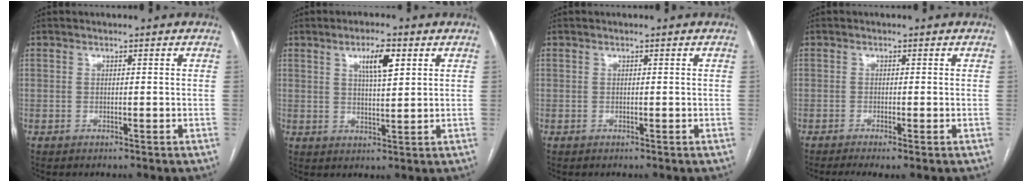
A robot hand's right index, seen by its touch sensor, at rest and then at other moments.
{"total": 5.4, "force": [2.5, 1.1, 4.7], "torque": [-0.081, 0.002, 0.043]}
{"total": 0.0}
{"total": 3.3, "force": [-2.2, 0.2, 2.5], "torque": [-0.038, -0.009, -0.035]}